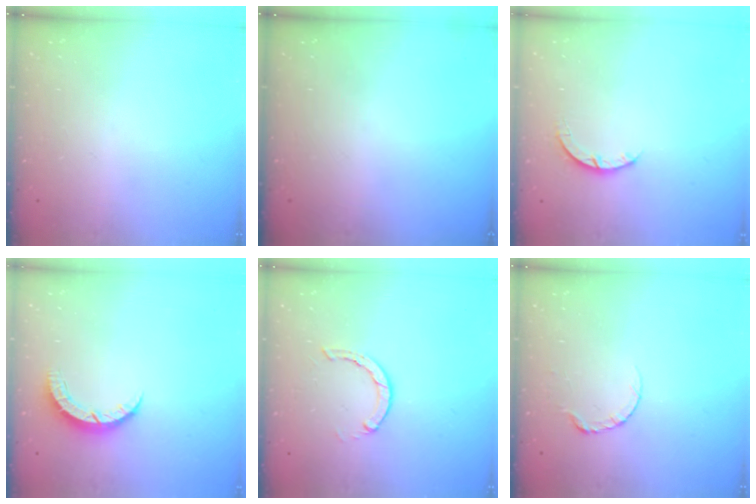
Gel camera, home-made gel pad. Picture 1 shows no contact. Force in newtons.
{"total": 0.0}
{"total": 2.9, "press": 2.9, "slide": 0.4}
{"total": 4.4, "press": 4.4, "slide": 0.5}
{"total": 2.8, "press": 2.7, "slide": 0.4}
{"total": 3.9, "press": 3.8, "slide": 0.5}